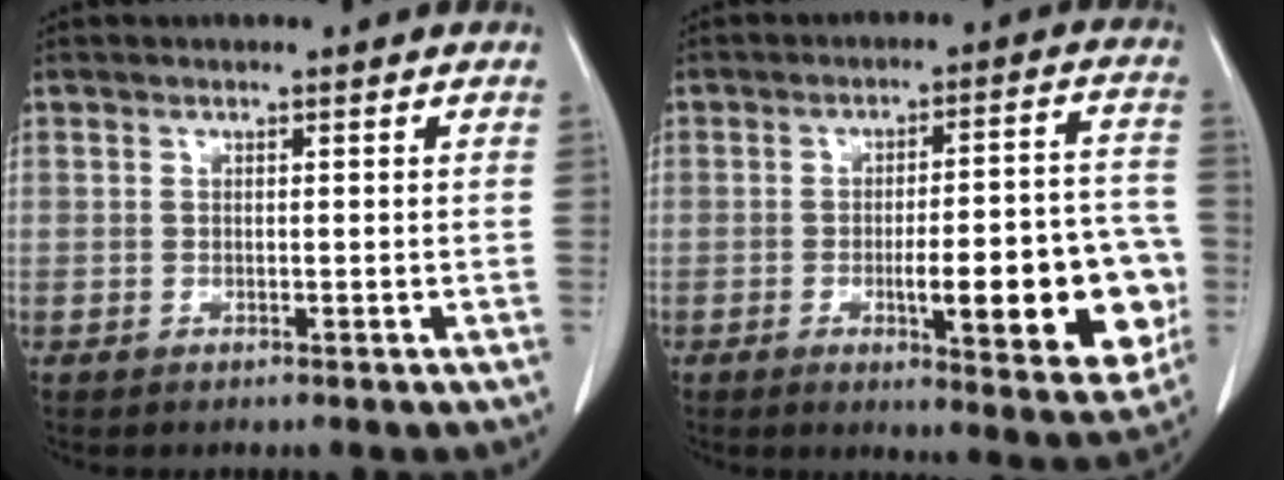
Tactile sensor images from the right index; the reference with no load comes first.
{"total": 16.9, "force": [-4.1, 3.9, 15.9], "torque": [-0.163, 0.019, -0.041]}